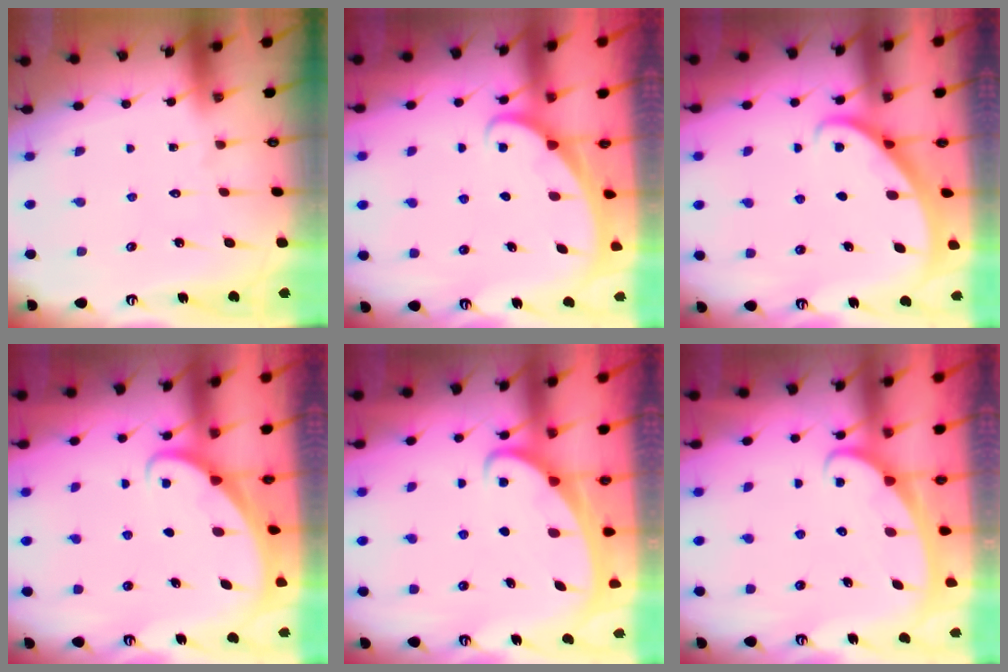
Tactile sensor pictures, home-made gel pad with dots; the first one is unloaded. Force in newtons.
{"total": 1.8, "press": 1.8, "slide": 0.1}
{"total": 1.9, "press": 1.9, "slide": 0.2}
{"total": 1.6, "press": 1.6, "slide": 0.0}
{"total": 1.9, "press": 1.9, "slide": 0.3}
{"total": 2.4, "press": 2.3, "slide": 0.4}